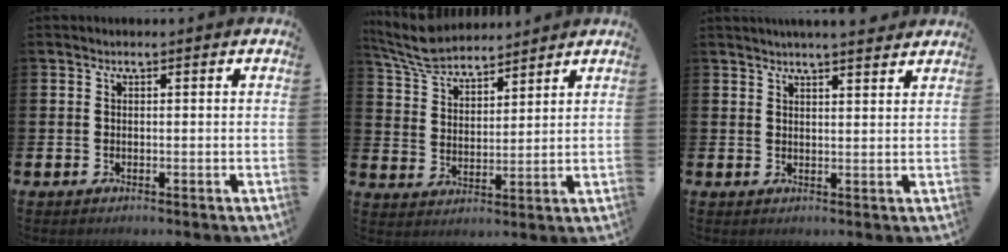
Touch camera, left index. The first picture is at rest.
{"total": 6.8, "force": [6.5, 1.7, 1.5], "torque": [-0.059, -0.024, 0.120]}
{"total": 3.3, "force": [3.3, -0.3, 0.5], "torque": [-0.015, -0.014, 0.060]}